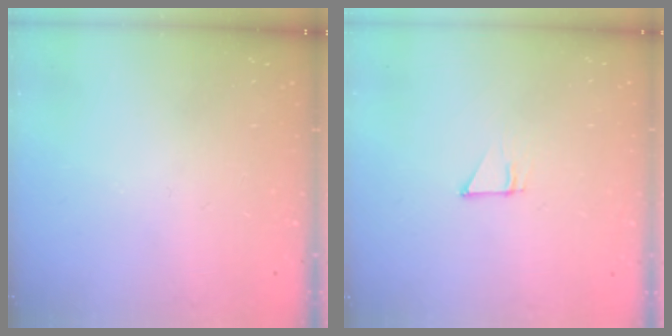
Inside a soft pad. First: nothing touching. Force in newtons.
{"total": 4.9, "press": 4.9, "slide": 0.3}